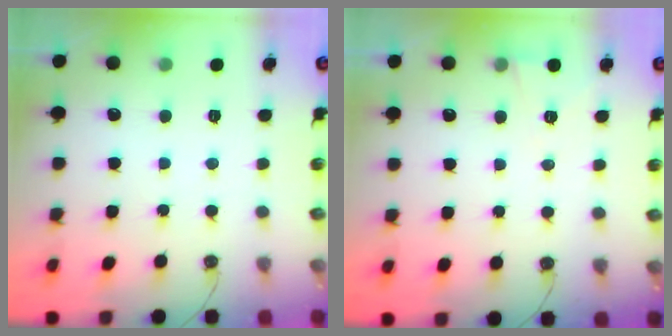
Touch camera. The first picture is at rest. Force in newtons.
{"total": 5.3, "press": 3.1, "slide": 4.3}